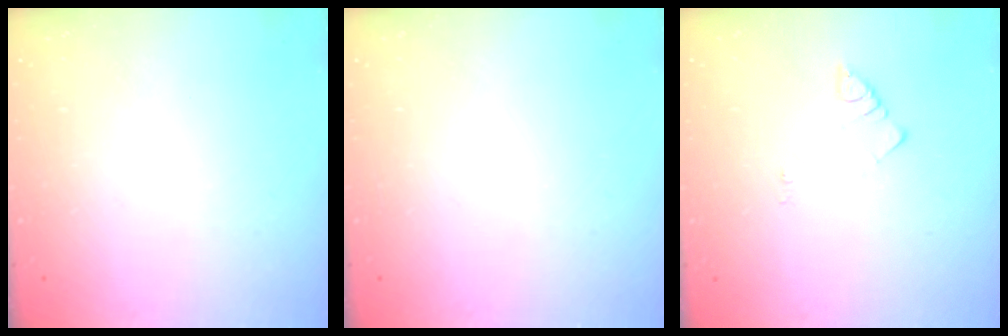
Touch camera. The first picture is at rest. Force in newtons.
{"total": 0.0}
{"total": 2.2, "press": 2.2, "slide": 0.4}